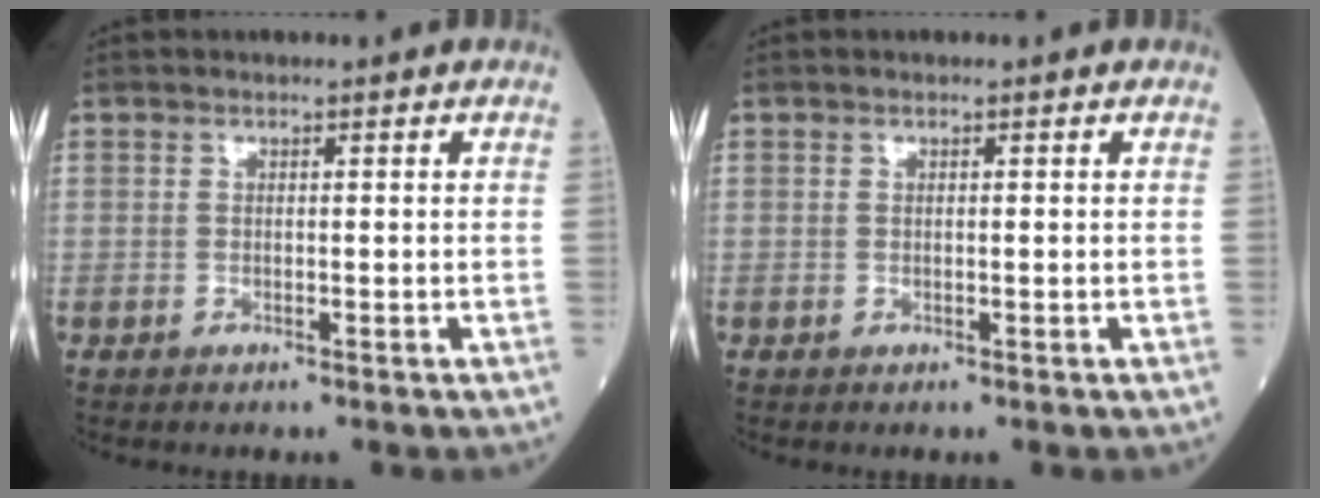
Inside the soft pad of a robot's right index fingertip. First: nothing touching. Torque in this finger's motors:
{"motor_torque": [0.00, -0.02, 0.04, 0.01]}